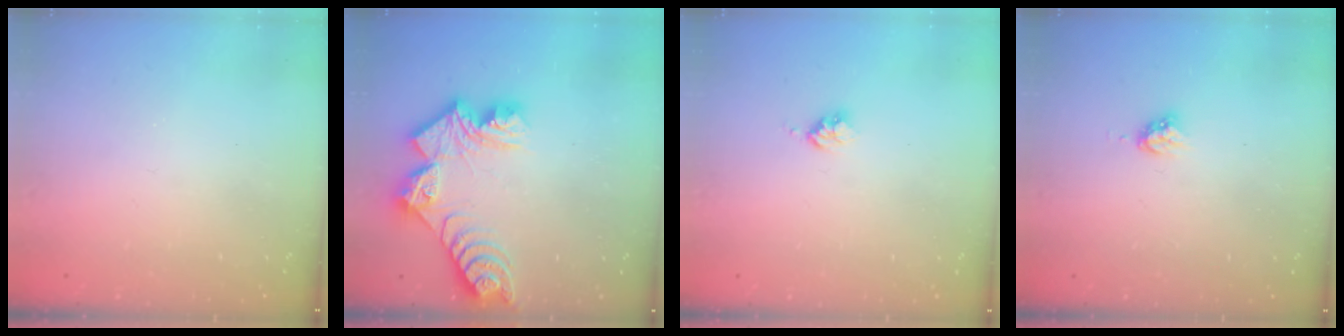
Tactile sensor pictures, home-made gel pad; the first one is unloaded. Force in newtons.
{"total": 13.7, "press": 13.6, "slide": 1.2}
{"total": 2.5, "press": 2.5, "slide": 0.3}
{"total": 4.3, "press": 4.3, "slide": 0.3}